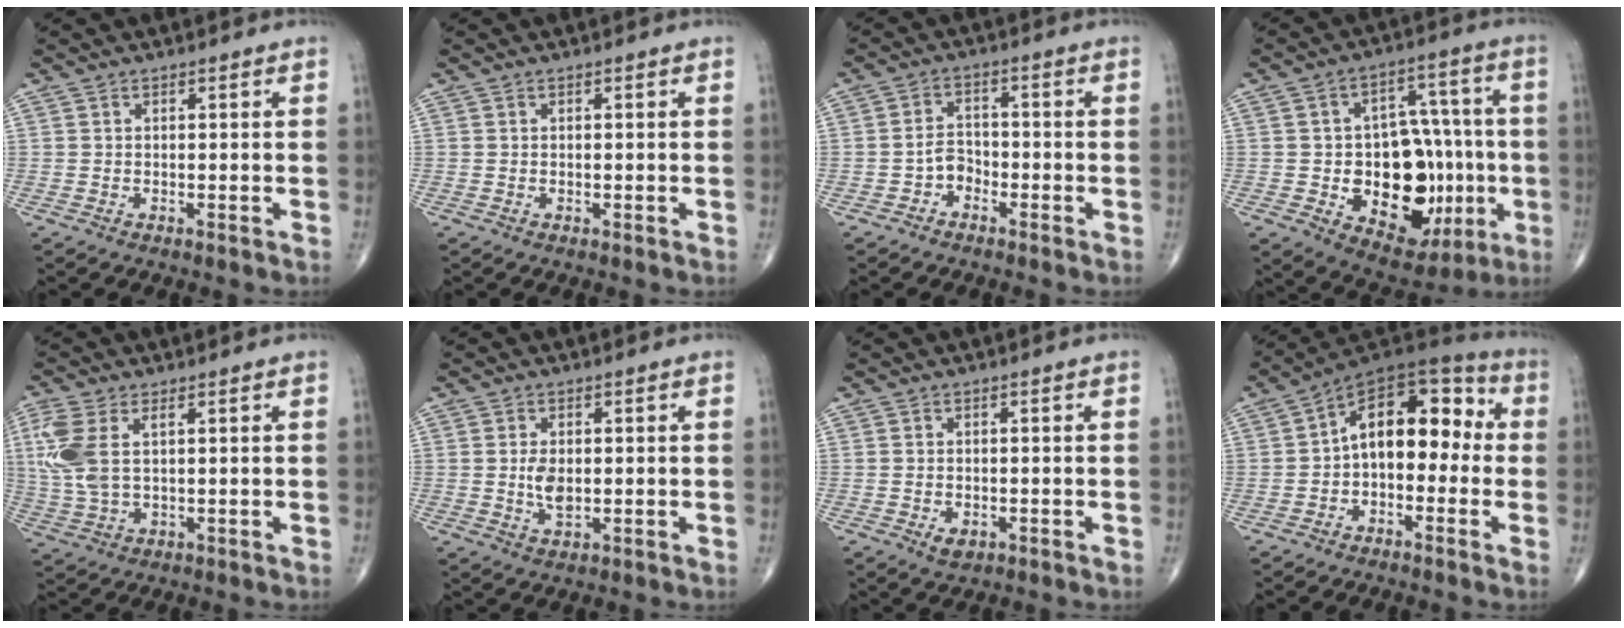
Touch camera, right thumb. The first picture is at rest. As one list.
[{"total": 0.5, "force": [0.0, 0.3, 0.4], "torque": [-0.003, 0.001, 0.001]}, {"total": 3.7, "force": [-2.0, 2.8, 1.4], "torque": [-0.005, 0.023, -0.043]}, {"total": 21.8, "force": [-4.3, 13.9, 16.2], "torque": [-0.174, 0.035, -0.038]}, {"total": 9.0, "force": [2.1, 4.7, 7.3], "torque": [-0.194, 0.008, 0.047]}, {"total": 4.0, "force": [-0.1, 2.3, 3.3], "torque": [-0.057, -0.004, 0.001]}, {"total": 1.7, "force": [-0.7, 1.2, 1.1], "torque": [-0.012, 0.003, -0.006]}, {"total": 14.3, "force": [-0.4, 8.7, 11.3], "torque": [-0.124, 0.053, -0.025]}]